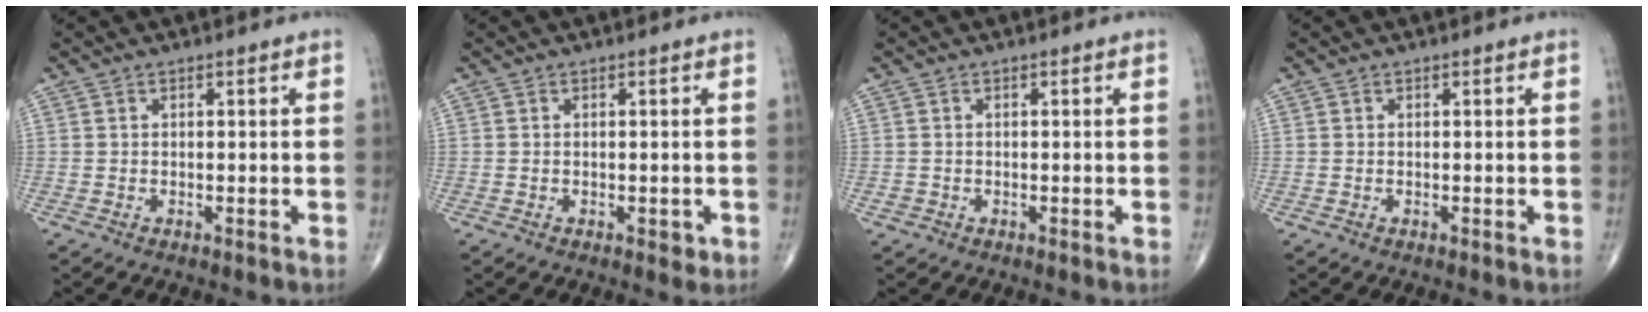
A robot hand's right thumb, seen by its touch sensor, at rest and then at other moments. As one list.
[{"total": 1.4, "force": [-0.4, 0.7, 1.1], "torque": [-0.010, -0.002, -0.005]}, {"total": 0.8, "force": [-0.3, 0.7, 0.2], "torque": [0.000, 0.003, -0.004]}, {"total": 0.0}]